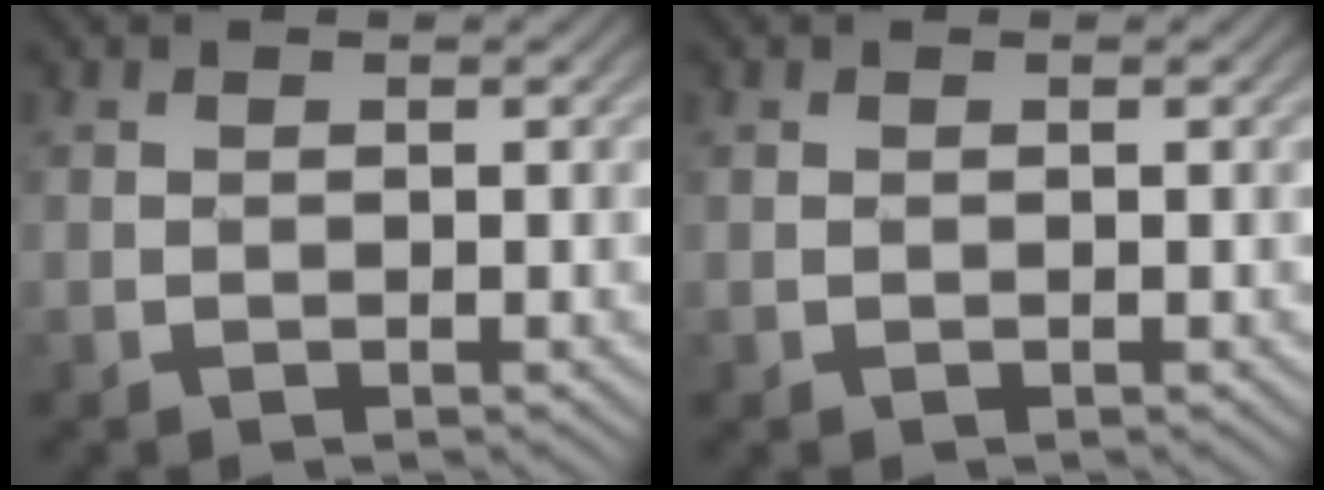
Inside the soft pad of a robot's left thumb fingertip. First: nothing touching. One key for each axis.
{"total": 0.0}